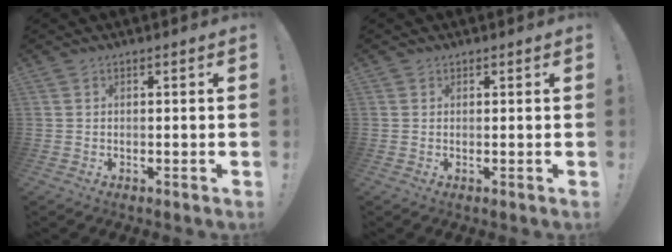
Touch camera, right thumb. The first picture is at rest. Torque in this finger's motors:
{"motor_torque": [0.34, 0.04, 0.35, -0.08, 0.00]}